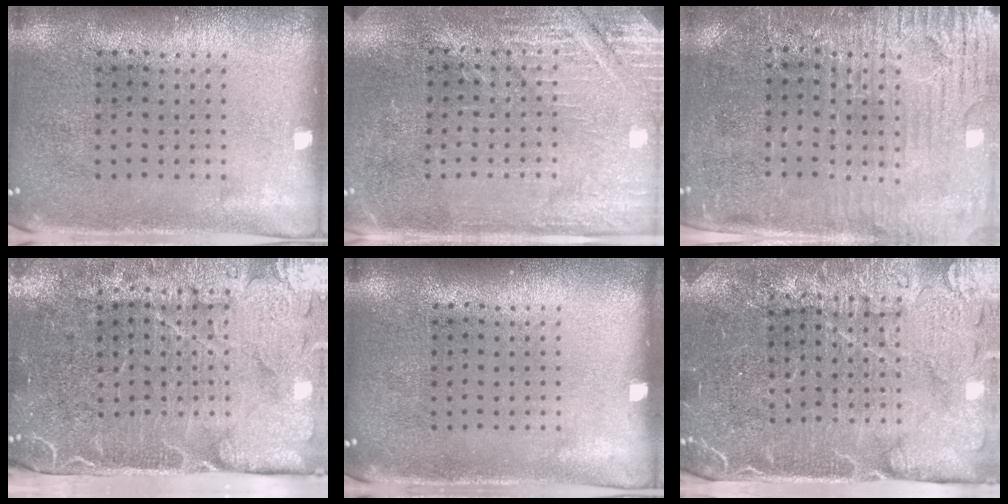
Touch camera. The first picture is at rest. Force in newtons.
{"total": 2.9, "press": 2.9, "slide": 0.2}
{"total": 3.7, "press": 3.5, "slide": 1.4}
{"total": 4.9, "press": 4.1, "slide": 2.8}
{"total": 0.0}
{"total": 4.6, "press": 4.2, "slide": 1.9}